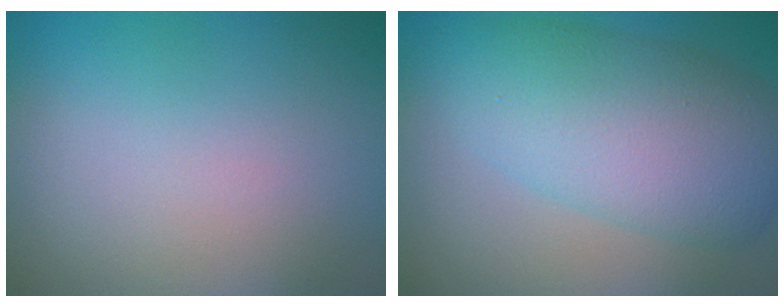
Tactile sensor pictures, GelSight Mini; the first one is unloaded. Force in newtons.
{"total": 8.4, "press": 8.4, "slide": 0.2}